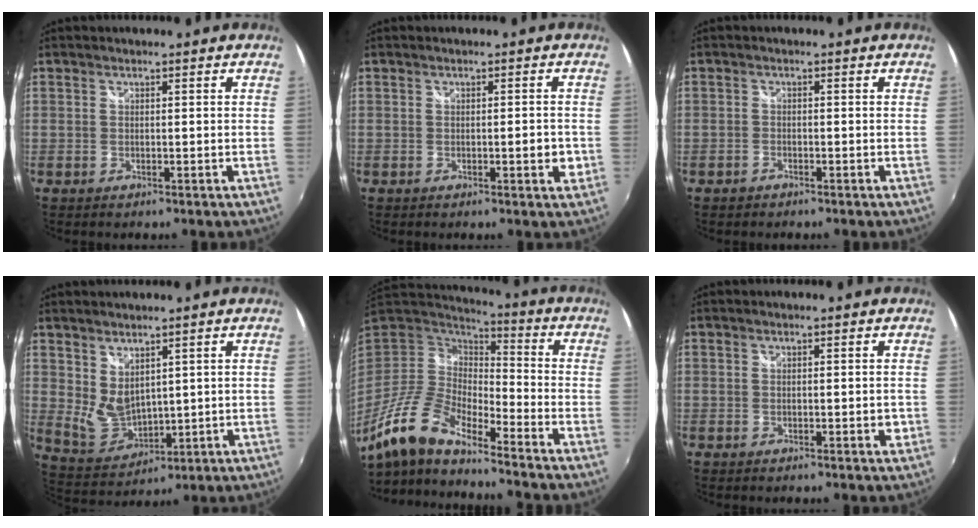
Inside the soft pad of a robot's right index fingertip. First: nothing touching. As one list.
[{"total": 2.6, "force": [-0.6, 0.9, 2.4], "torque": [-0.032, 0.002, -0.004]}, {"total": 1.5, "force": [-1.2, 0.9, 0.1], "torque": [-0.007, -0.002, -0.021]}, {"total": 7.0, "force": [3.1, 4.7, 4.2], "torque": [-0.076, -0.007, 0.078]}, {"total": 15.0, "force": [-11.0, 4.4, 9.2], "torque": [-0.184, -0.020, -0.217]}, {"total": 1.1, "force": [-0.2, 0.6, 0.9], "torque": [-0.010, 0.004, 0.000]}]